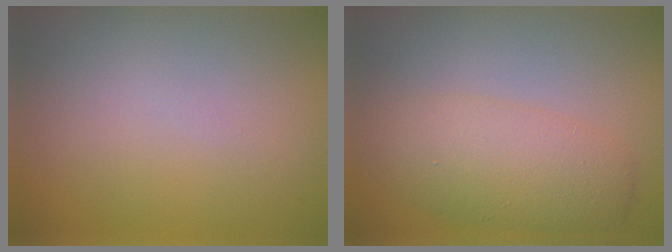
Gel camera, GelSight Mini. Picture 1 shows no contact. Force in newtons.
{"total": 4.9, "press": 4.9, "slide": 0.1}